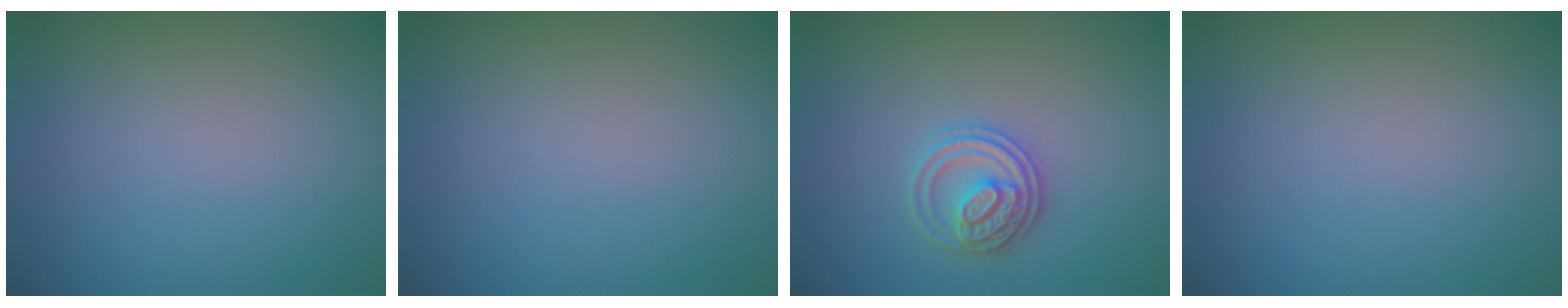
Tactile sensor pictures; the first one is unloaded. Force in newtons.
{"total": 0.0}
{"total": 2.7, "press": 2.7, "slide": 0.6}
{"total": 0.0}